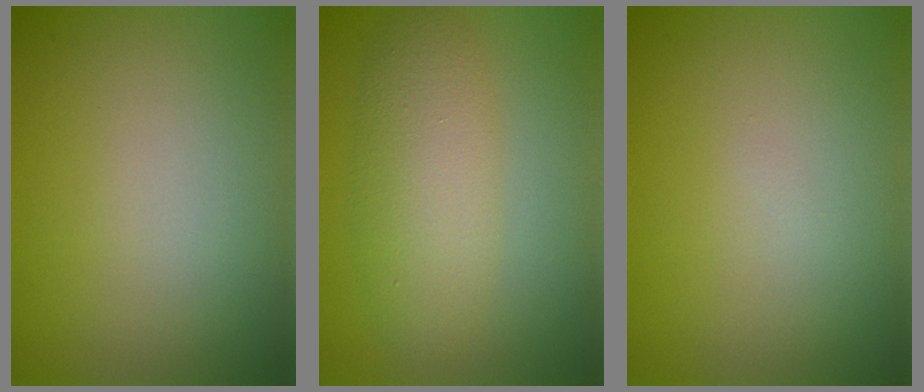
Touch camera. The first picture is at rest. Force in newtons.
{"total": 4.8, "press": 4.8, "slide": 0.1}
{"total": 0.0}